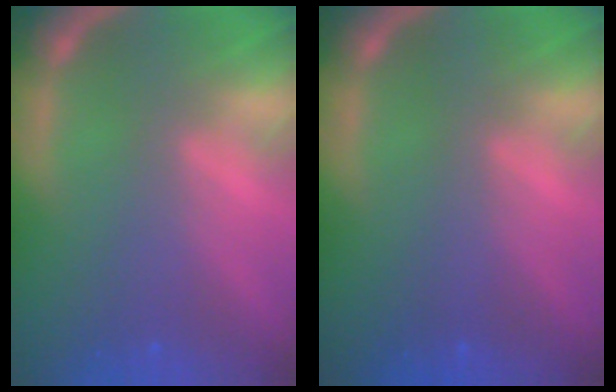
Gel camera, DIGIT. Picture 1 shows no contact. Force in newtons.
{"total": 0.0}